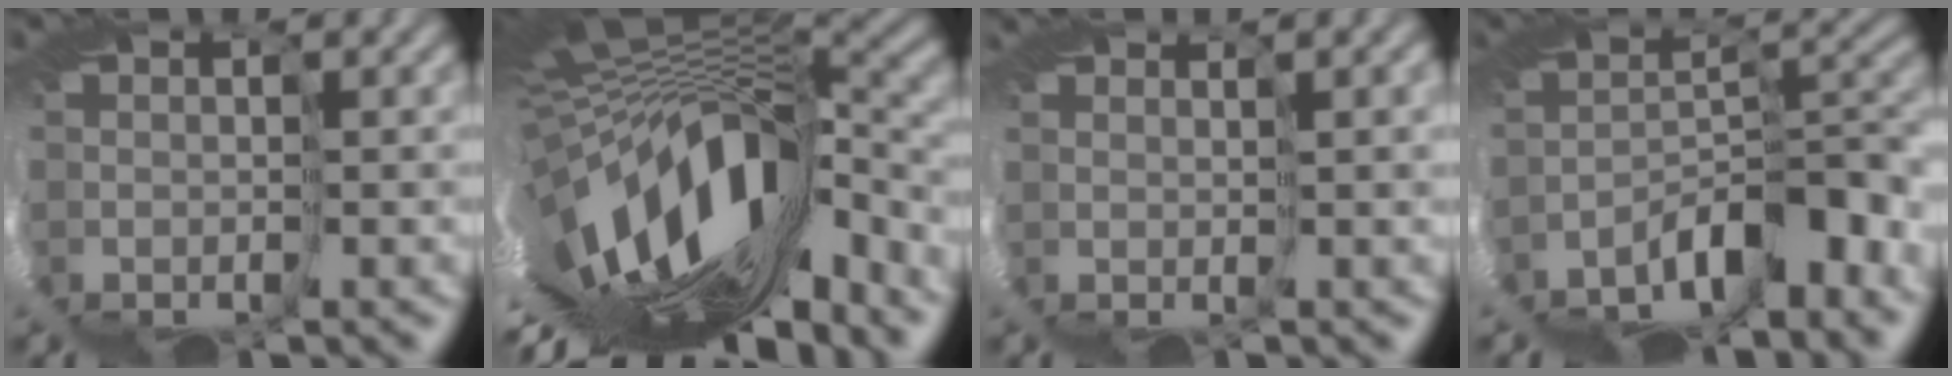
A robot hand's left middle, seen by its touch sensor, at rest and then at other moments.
{"total": 9.8, "force": [-3.9, 1.8, 8.9], "torque": [-0.167, -0.042, -0.050]}
{"total": 2.6, "force": [1.9, -1.9, 0.0], "torque": [0.004, 0.001, 0.038]}
{"total": 4.4, "force": [-3.9, -1.8, 1.0], "torque": [-0.018, 0.005, -0.069]}